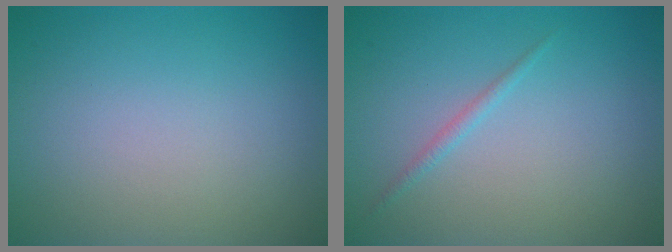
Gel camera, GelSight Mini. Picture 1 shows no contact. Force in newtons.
{"total": 0.8, "press": 0.8, "slide": 0.1}